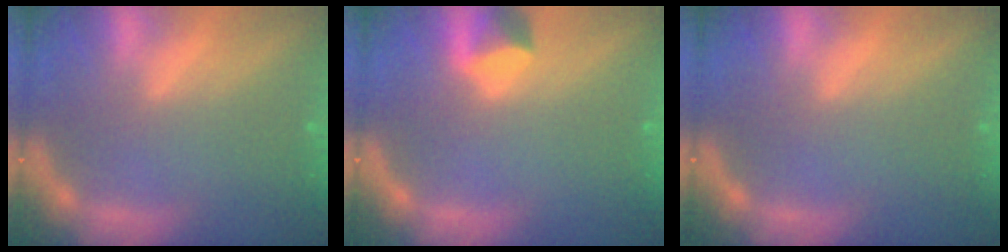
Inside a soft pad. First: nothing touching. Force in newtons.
{"total": 1.9}
{"total": 0.0}